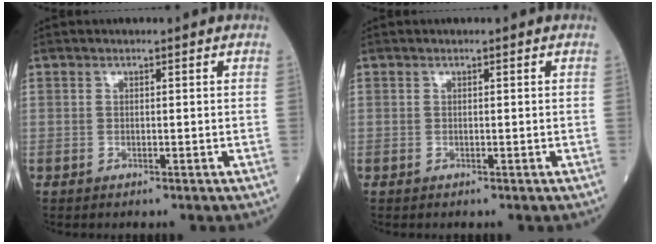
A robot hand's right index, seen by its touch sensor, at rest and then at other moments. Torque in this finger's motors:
{"motor_torque": [0.00, 0.00, 0.00, 0.00]}